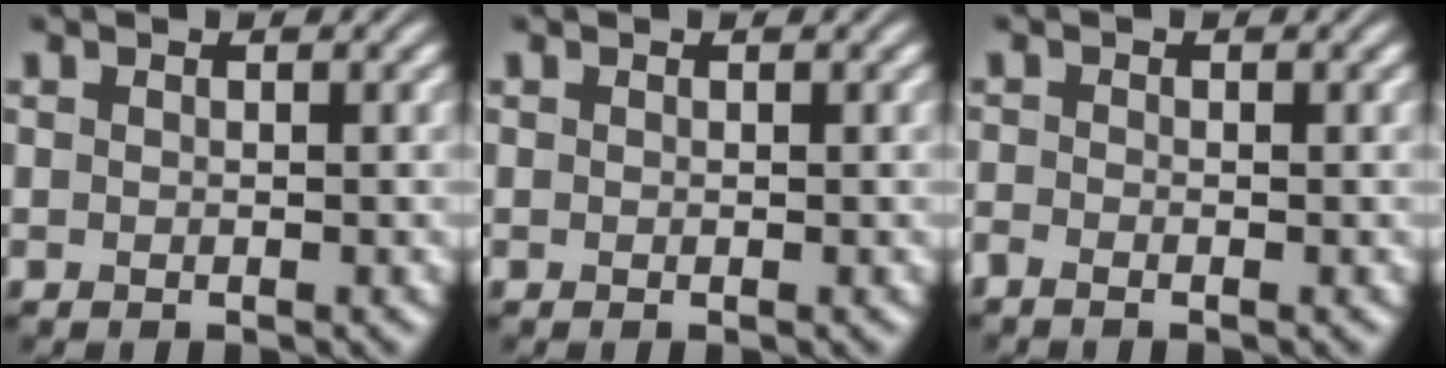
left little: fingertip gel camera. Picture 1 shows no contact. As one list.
[{"total": 0.0}, {"total": 1.0, "force": [-0.8, 0.2, 0.5], "torque": [-0.011, -0.011, -0.021]}]